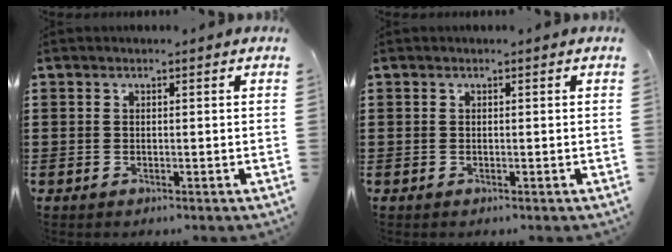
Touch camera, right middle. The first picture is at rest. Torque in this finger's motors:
{"motor_torque": [-2.14, 0.00, 0.07, -0.01]}